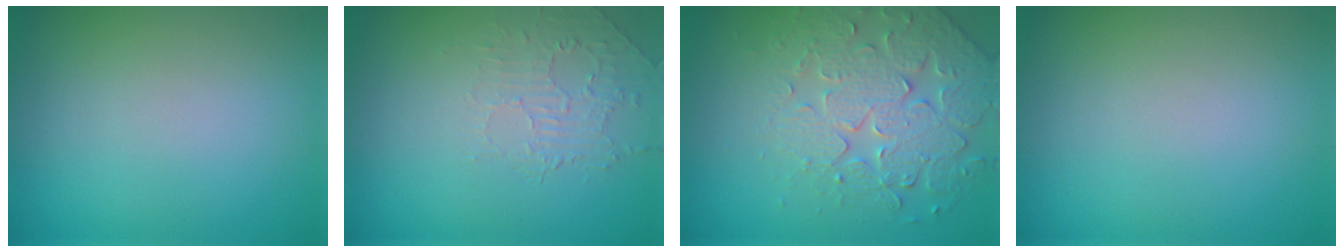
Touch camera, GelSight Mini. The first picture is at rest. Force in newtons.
{"total": 2.0, "press": 0.6, "slide": 1.9}
{"total": 4.7, "press": 4.6, "slide": 1.0}
{"total": 0.0}